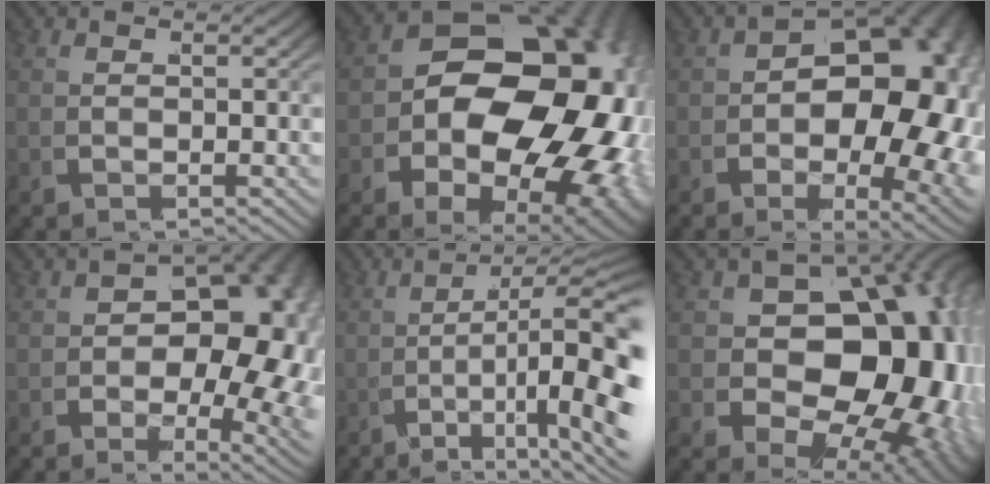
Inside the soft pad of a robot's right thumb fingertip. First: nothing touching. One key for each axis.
{"total": 24.4, "fx": -0.3, "fy": 16.3, "fz": 18.1, "tx": -0.263, "ty": -0.052, "tz": 0.015}
{"total": 16.8, "fx": -0.4, "fy": 10.4, "fz": 13.2, "tx": -0.175, "ty": -0.038, "tz": 0.008}
{"total": 13.3, "fx": 0.0, "fy": 8.6, "fz": 10.1, "tx": -0.131, "ty": -0.026, "tz": 0.004}
{"total": 9.4, "fx": -2.7, "fy": 4.4, "fz": 7.9, "tx": -0.123, "ty": -0.023, "tz": -0.028}
{"total": 22.4, "fx": -0.7, "fy": 15.2, "fz": 16.4, "tx": -0.266, "ty": -0.074, "tz": 0.022}